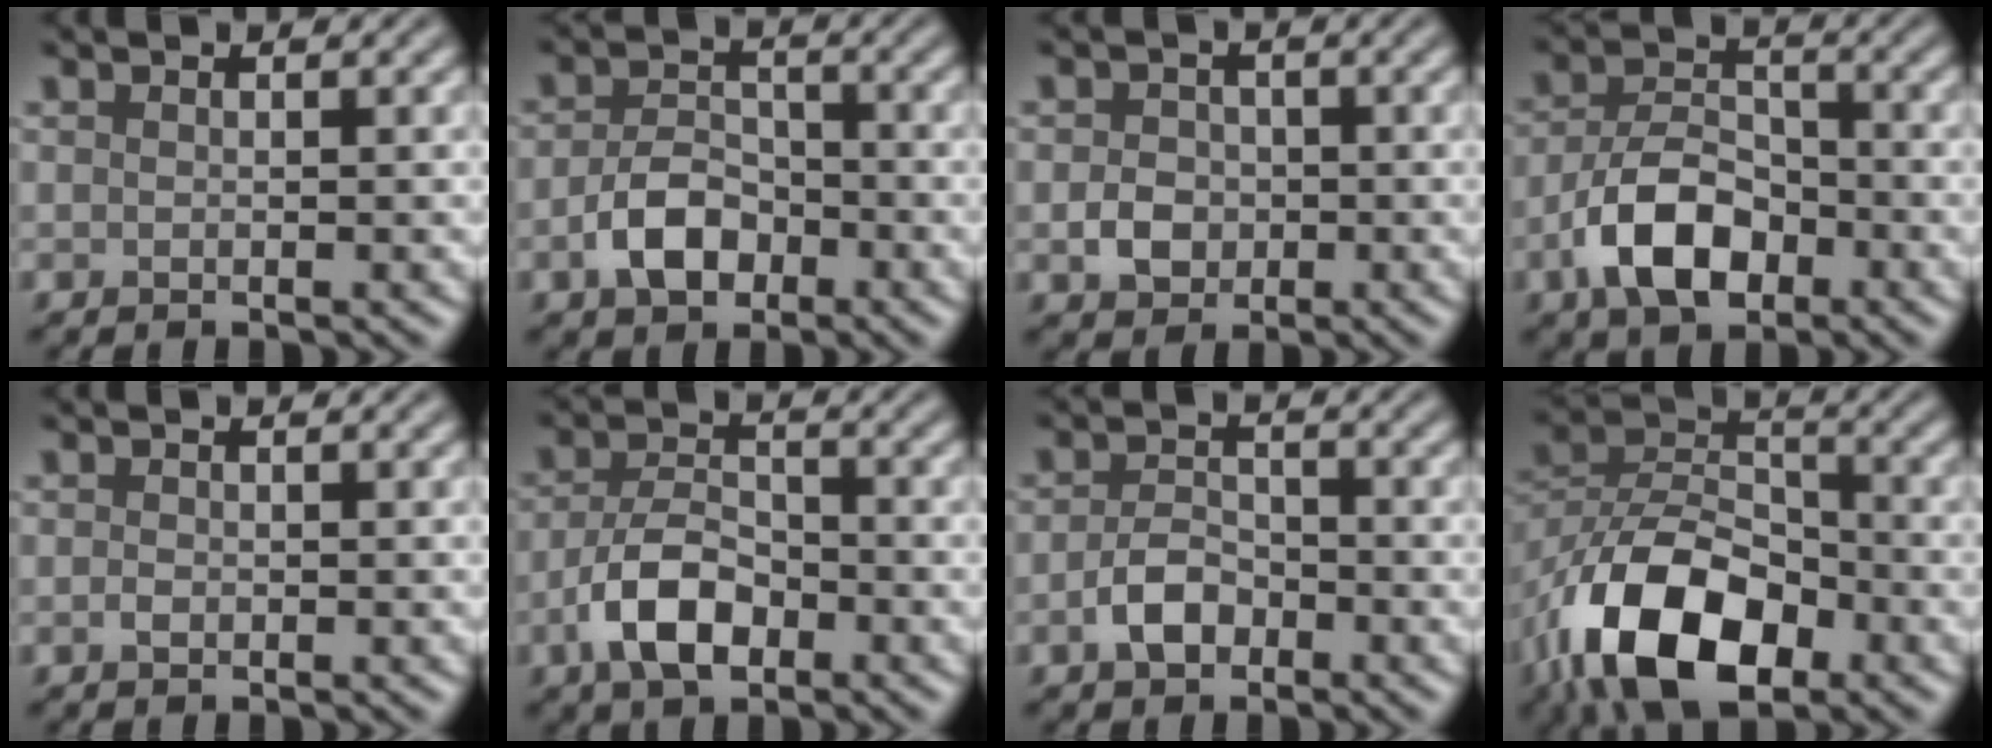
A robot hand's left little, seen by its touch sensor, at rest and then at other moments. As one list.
[{"total": 4.0, "force": [-1.7, 2.6, 2.5], "torque": [-0.046, 0.003, -0.036]}, {"total": 2.5, "force": [-0.5, 2.1, 1.2], "torque": [-0.016, -0.001, -0.014]}, {"total": 6.3, "force": [-2.9, 3.6, 4.3], "torque": [-0.076, 0.001, -0.058]}, {"total": 0.6, "force": [-0.1, 0.4, 0.5], "torque": [-0.010, -0.002, -0.003]}, {"total": 5.3, "force": [-2.4, 2.9, 3.8], "torque": [-0.072, 0.002, -0.049]}, {"total": 2.8, "force": [-1.3, 1.8, 1.7], "torque": [-0.033, 0.005, -0.029]}, {"total": 11.9, "force": [-6.1, 6.5, 7.8], "torque": [-0.151, -0.002, -0.119]}]